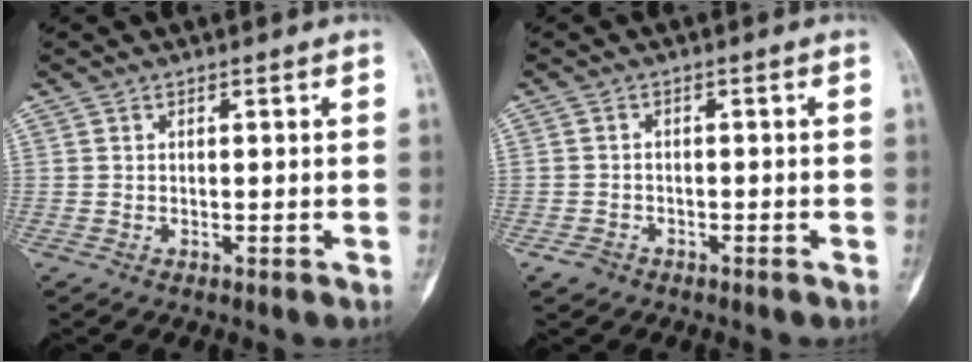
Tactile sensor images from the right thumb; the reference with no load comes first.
{"total": 2.2, "force": [-1.4, 1.6, 0.5], "torque": [-0.013, 0.008, -0.022]}